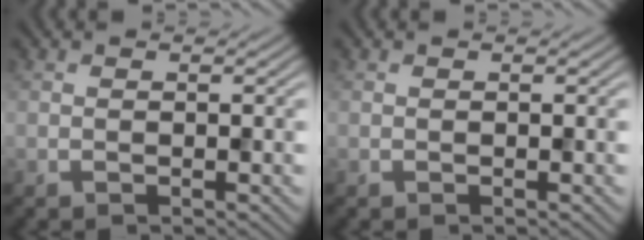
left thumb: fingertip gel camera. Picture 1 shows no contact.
{"total": 0.0}